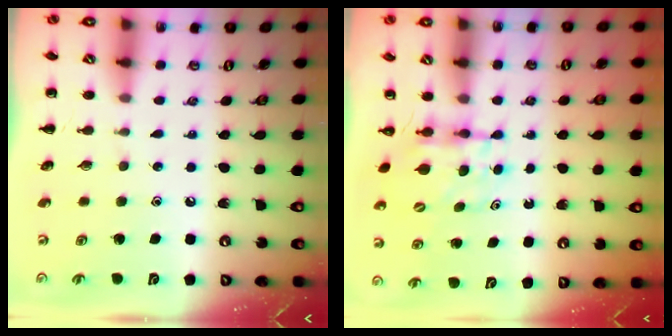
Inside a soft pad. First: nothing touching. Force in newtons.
{"total": 5.4, "press": 5.3, "slide": 0.6}